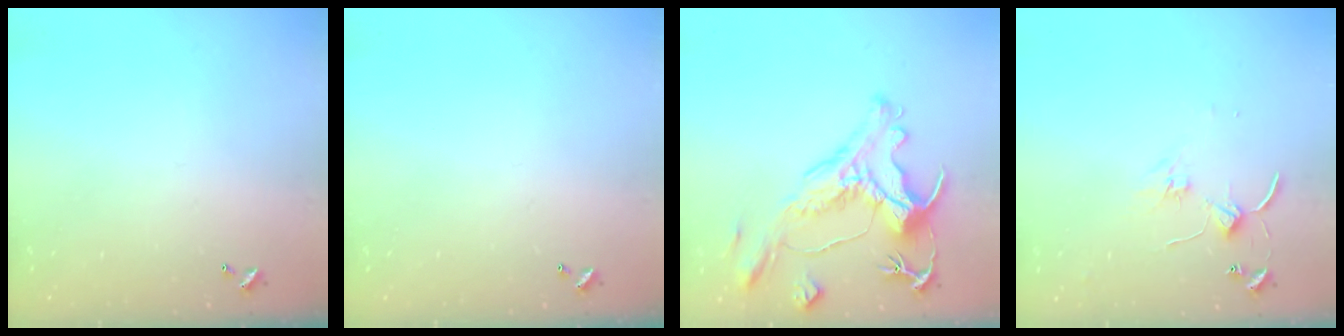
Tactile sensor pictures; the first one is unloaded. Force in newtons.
{"total": 0.0}
{"total": 3.1, "press": 2.8, "slide": 1.4}
{"total": 1.4, "press": 1.3, "slide": 0.2}